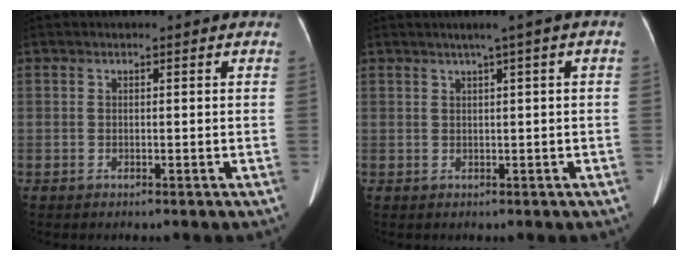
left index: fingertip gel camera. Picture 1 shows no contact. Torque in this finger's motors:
{"motor_torque": [0.56, -0.71, 0.06, 0.03]}